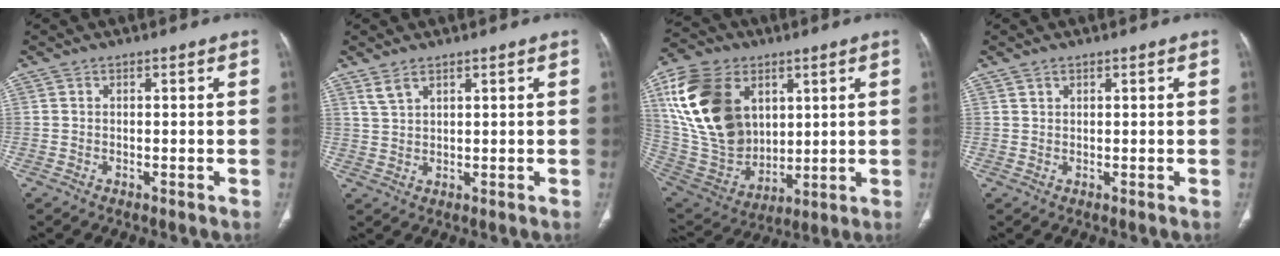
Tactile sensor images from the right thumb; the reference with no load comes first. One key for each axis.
{"total": 2.9, "fx": 2.1, "fy": 1.2, "fz": 1.6, "tx": -0.036, "ty": -0.003, "tz": 0.054}
{"total": 24.0, "fx": 7.2, "fy": 16.9, "fz": 15.4, "tx": -0.292, "ty": -0.018, "tz": 0.147}
{"total": 0.9, "fx": 0.6, "fy": 0.6, "fz": 0.2, "tx": 0.001, "ty": -0.004, "tz": 0.010}